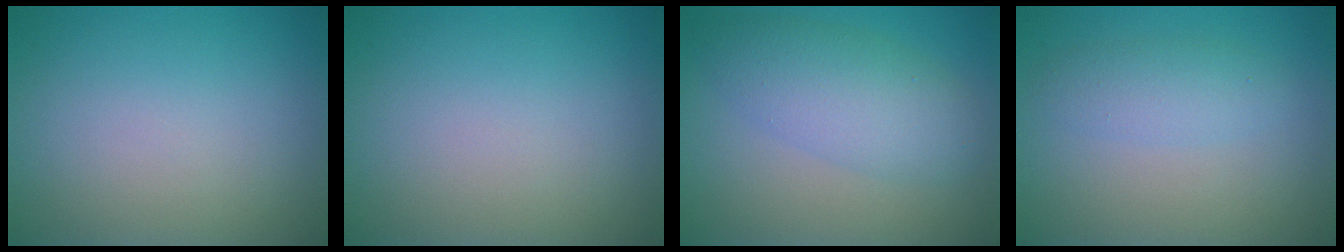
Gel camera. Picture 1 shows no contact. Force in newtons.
{"total": 0.0}
{"total": 5.0, "press": 5.0, "slide": 0.2}
{"total": 2.2, "press": 2.2, "slide": 0.1}